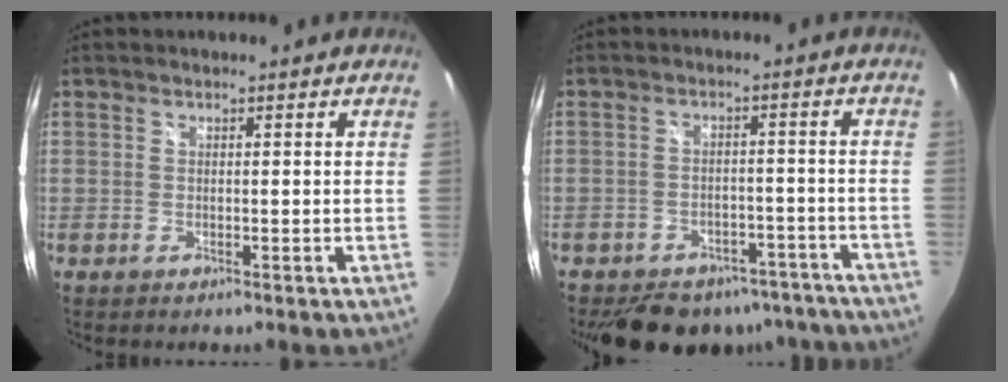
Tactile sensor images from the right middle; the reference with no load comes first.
{"total": 17.0, "force": [-13.7, 8.4, 5.5], "torque": [-0.119, 0.028, -0.159]}